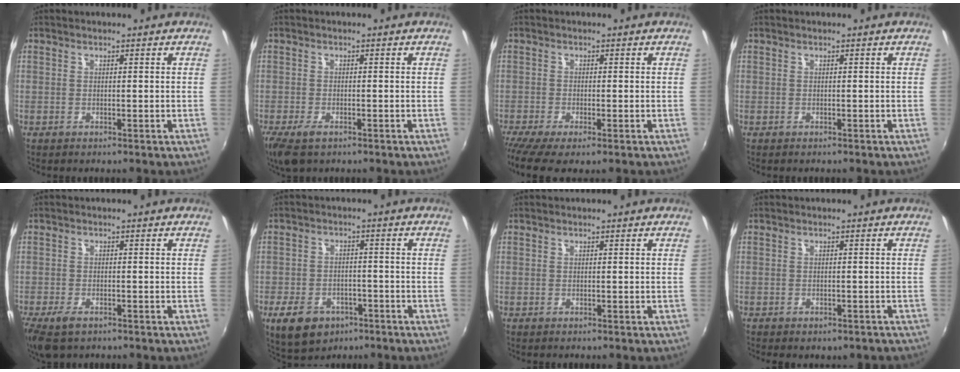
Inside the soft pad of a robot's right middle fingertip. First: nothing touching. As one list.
[{"total": 5.4, "force": [-3.5, 2.1, 3.5], "torque": [-0.083, -0.022, -0.063]}, {"total": 5.3, "force": [-4.0, 0.9, 3.5], "torque": [-0.080, -0.029, -0.069]}, {"total": 0.0}, {"total": 5.9, "force": [-4.0, 2.5, 3.6], "torque": [-0.089, -0.024, -0.071]}, {"total": 10.4, "force": [-5.8, 6.9, 5.1], "torque": [-0.129, -0.009, -0.085]}, {"total": 0.0}, {"total": 3.6, "force": [-2.6, 1.8, 1.6], "torque": [-0.032, -0.017, -0.030]}]